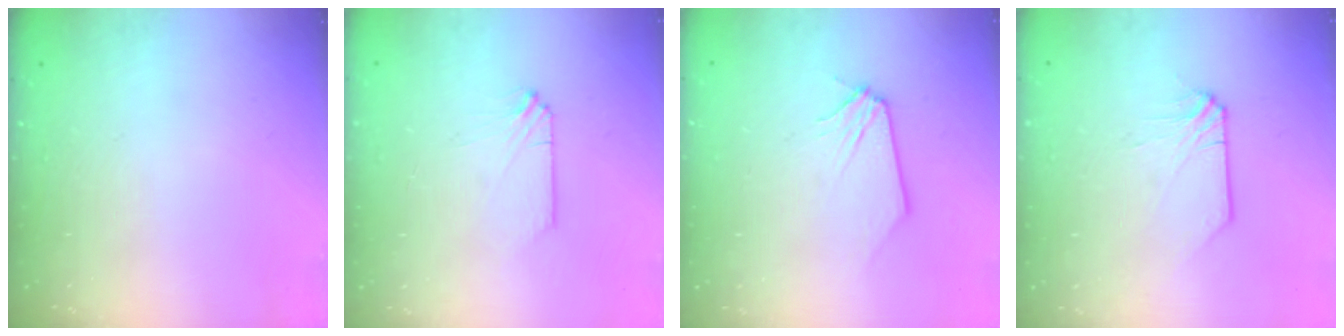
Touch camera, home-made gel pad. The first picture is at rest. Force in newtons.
{"total": 0.0}
{"total": 0.0}
{"total": 0.0}